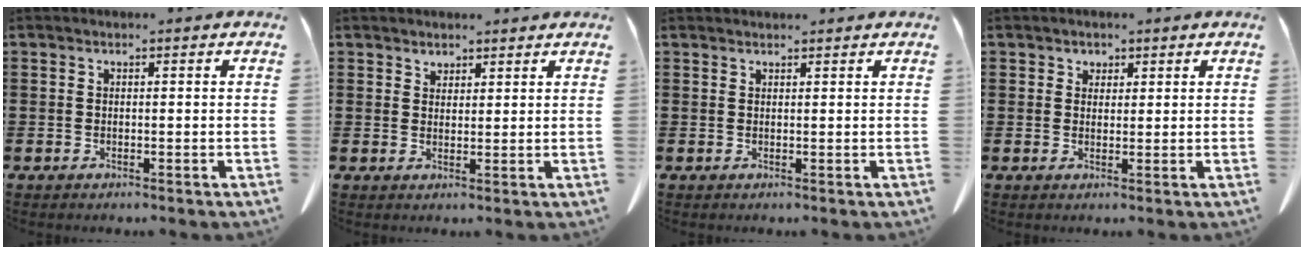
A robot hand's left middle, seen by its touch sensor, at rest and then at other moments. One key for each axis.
{"total": 2.0, "fx": 1.9, "fy": 0.7, "fz": -0.1, "tx": -0.002, "ty": 0.002, "tz": 0.038}
{"total": 0.8, "fx": 0.8, "fy": 0.1, "fz": 0.1, "tx": -0.003, "ty": 0.000, "tz": 0.015}
{"total": 1.5, "fx": 1.0, "fy": 1.1, "fz": 0.1, "tx": 0.003, "ty": 0.004, "tz": 0.018}